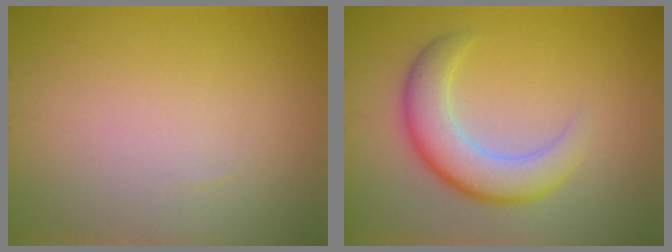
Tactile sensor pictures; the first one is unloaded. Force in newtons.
{"total": 5.2, "press": 5.2, "slide": 0.2}